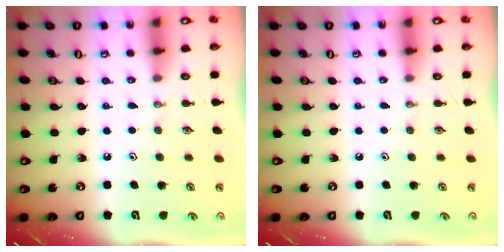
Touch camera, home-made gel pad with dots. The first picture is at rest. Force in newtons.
{"total": 0.0}